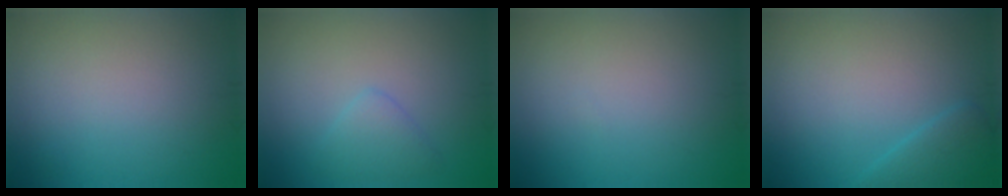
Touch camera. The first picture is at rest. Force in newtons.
{"total": 2.0, "press": 2.0, "slide": 0.0}
{"total": 0.0}
{"total": 2.2, "press": 2.2, "slide": 0.1}